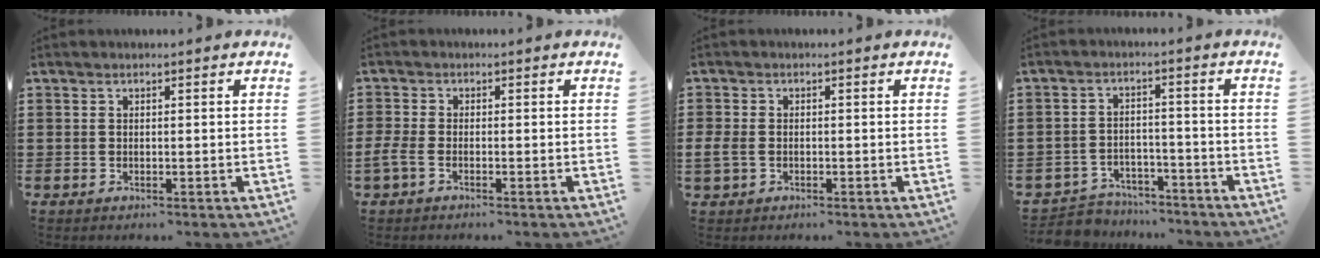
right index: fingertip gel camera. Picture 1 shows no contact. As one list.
[{"total": 2.1, "force": [-1.3, 0.6, 1.5], "torque": [-0.042, -0.006, -0.027]}, {"total": 2.1, "force": [-0.8, 1.4, 1.4], "torque": [-0.043, -0.007, -0.018]}, {"total": 4.3, "force": [-4.2, 1.1, -0.1], "torque": [-0.004, 0.009, -0.086]}]